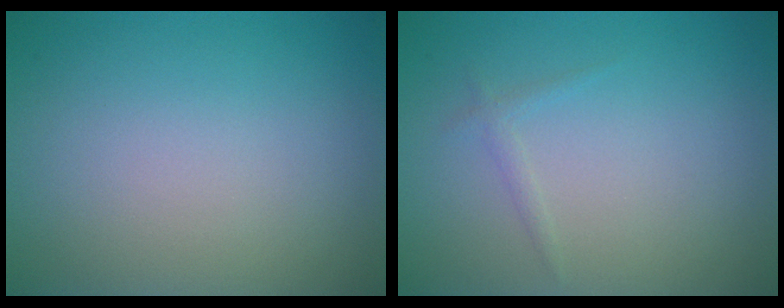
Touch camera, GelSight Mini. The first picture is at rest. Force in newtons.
{"total": 0.8, "press": 0.8, "slide": 0.1}